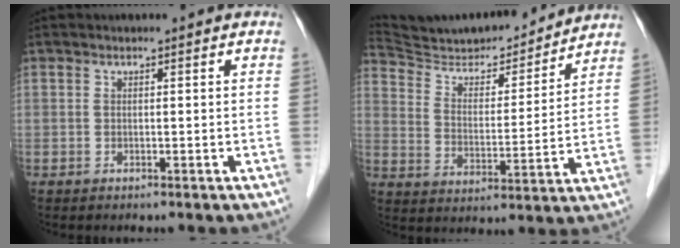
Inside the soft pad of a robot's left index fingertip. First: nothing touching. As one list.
[{"total": 18.5, "force": [17.7, 3.0, 4.5], "torque": [-0.079, -0.002, 0.279]}]